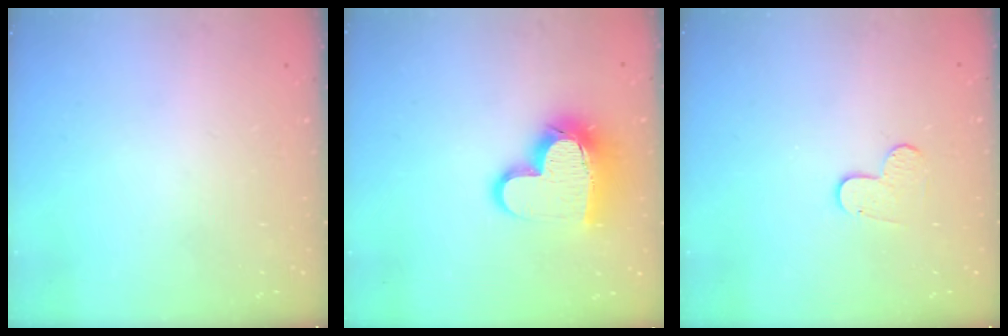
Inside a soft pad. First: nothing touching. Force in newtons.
{"total": 15.3, "press": 15.2, "slide": 1.0}
{"total": 5.5, "press": 5.5, "slide": 0.5}